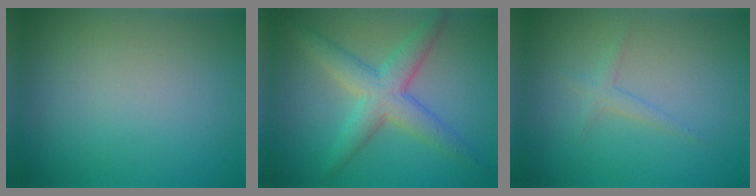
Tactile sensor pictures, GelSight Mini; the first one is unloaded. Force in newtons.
{"total": 4.9, "press": 4.9, "slide": 0.1}
{"total": 1.2, "press": 1.2, "slide": 0.0}